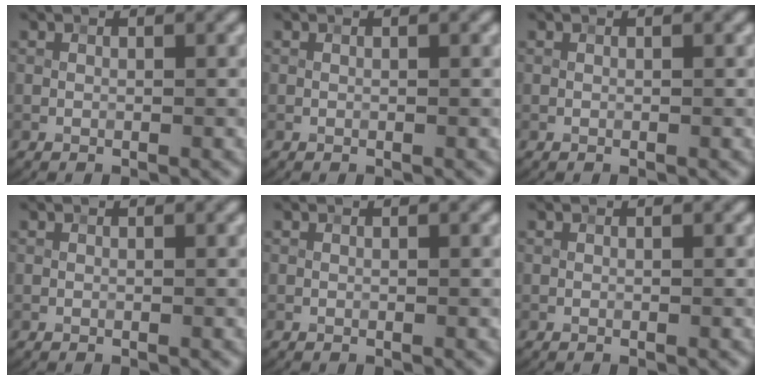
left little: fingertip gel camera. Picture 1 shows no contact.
{"total": 0.0}
{"total": 0.0}
{"total": 0.0}
{"total": 0.0}
{"total": 0.0}